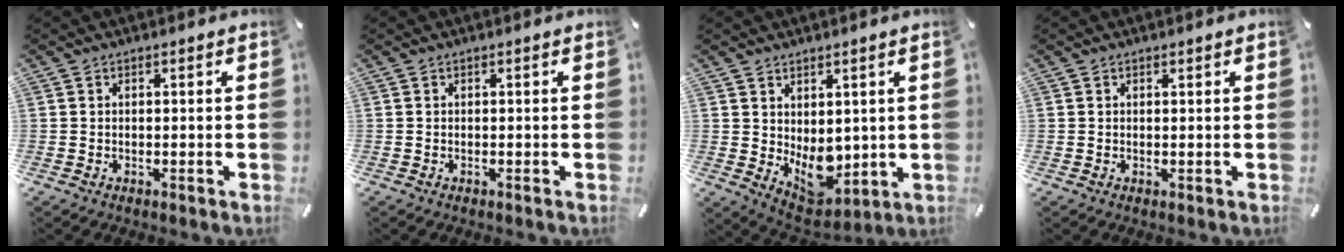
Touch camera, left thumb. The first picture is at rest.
{"total": 0.0}
{"total": 8.2, "force": [0.2, 6.4, 5.0], "torque": [-0.053, -0.013, 0.013]}
{"total": 0.5, "force": [0.4, 0.3, 0.1], "torque": [-0.003, -0.001, 0.008]}